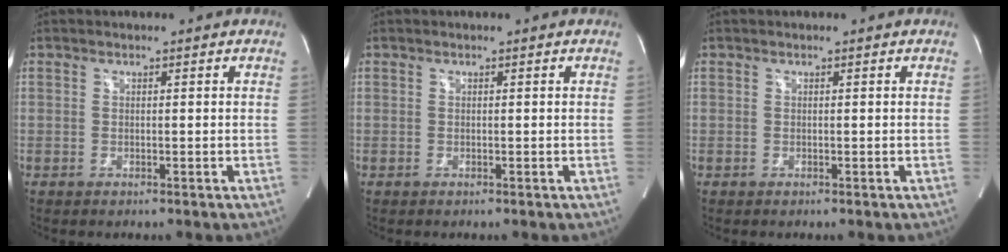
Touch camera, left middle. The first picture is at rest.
{"total": 0.0}
{"total": 0.0}